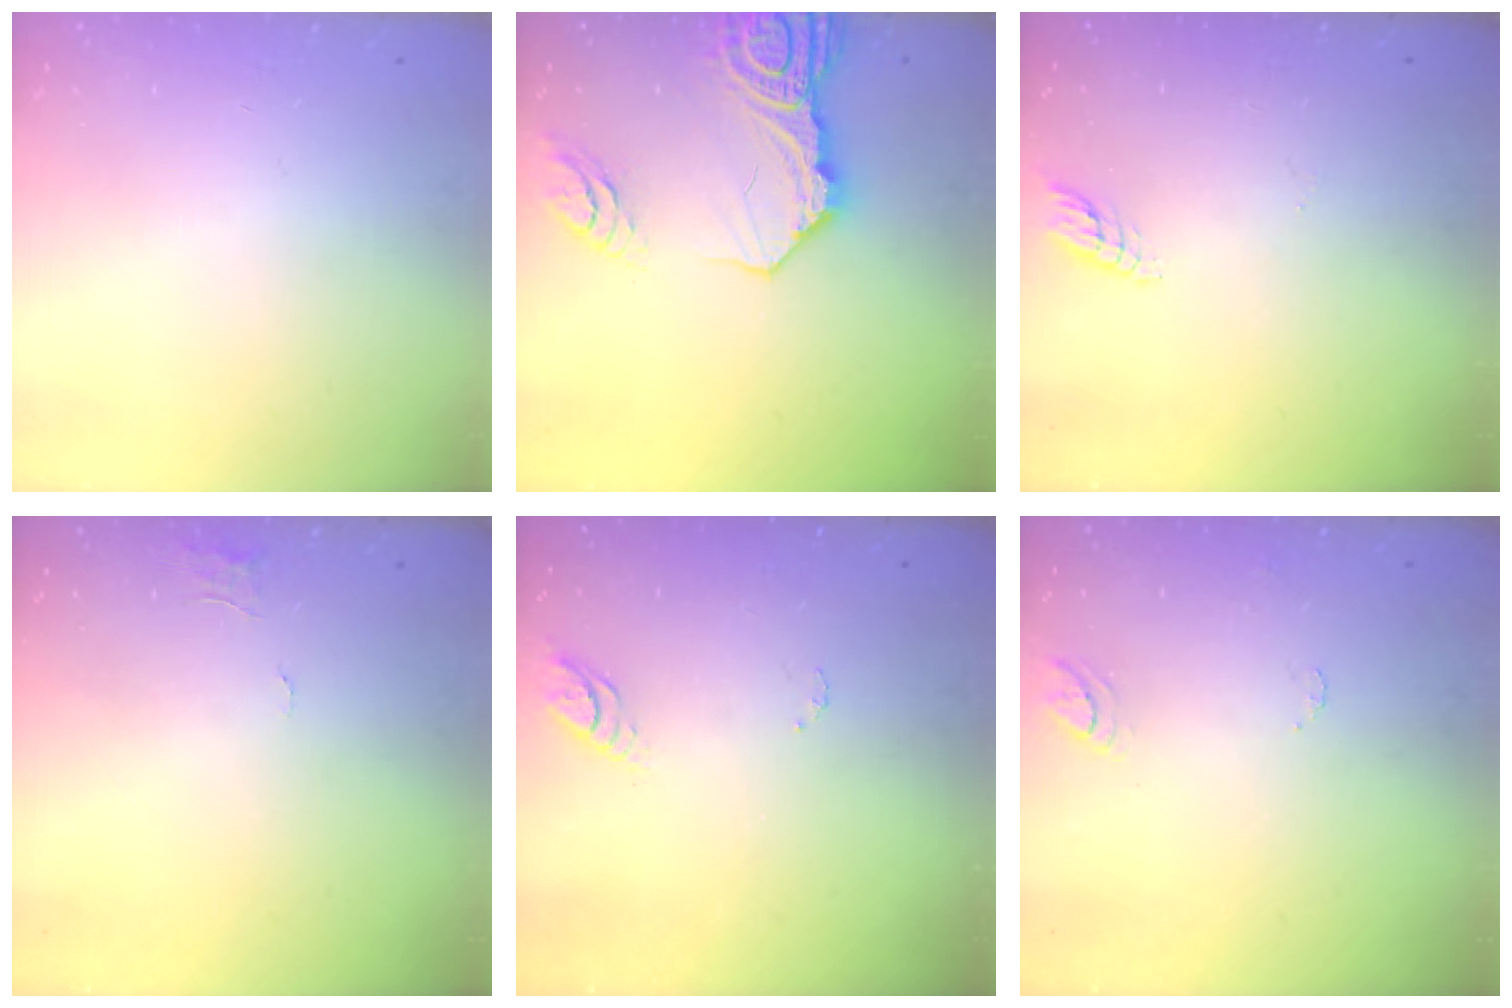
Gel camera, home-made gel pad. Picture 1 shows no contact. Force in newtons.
{"total": 18.1, "press": 18.0, "slide": 1.9}
{"total": 3.9, "press": 3.9, "slide": 0.4}
{"total": 3.7, "press": 3.7, "slide": 0.3}
{"total": 3.8, "press": 3.8, "slide": 0.4}
{"total": 5.5, "press": 5.5, "slide": 0.7}